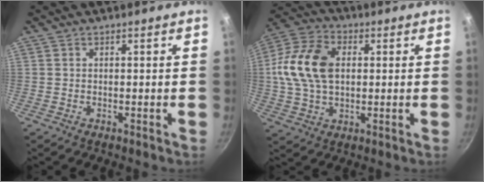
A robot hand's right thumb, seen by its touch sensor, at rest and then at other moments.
{"total": 15.0, "force": [1.7, 10.1, 11.0], "torque": [-0.196, 0.017, 0.017]}